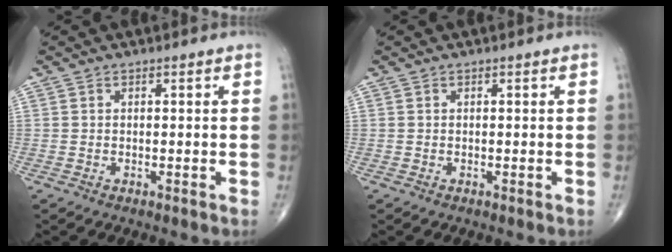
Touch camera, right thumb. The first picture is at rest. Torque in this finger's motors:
{"motor_torque": [0.08, -0.22, 0.27, -0.14, -0.02]}